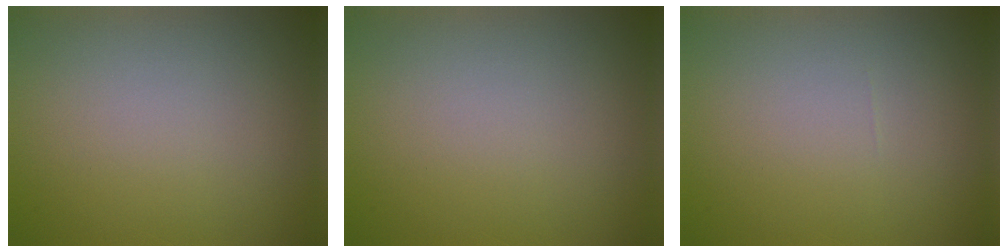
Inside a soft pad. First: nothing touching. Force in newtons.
{"total": 0.0}
{"total": 0.0}